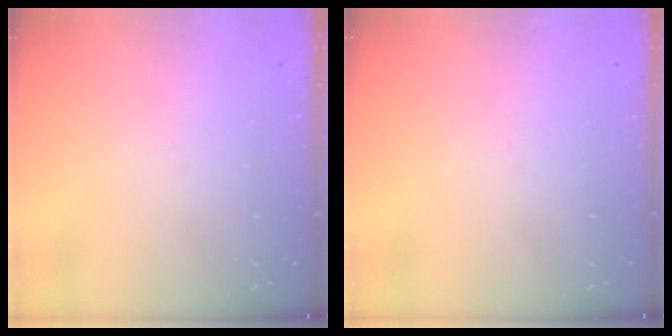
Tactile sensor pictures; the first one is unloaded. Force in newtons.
{"total": 0.0}